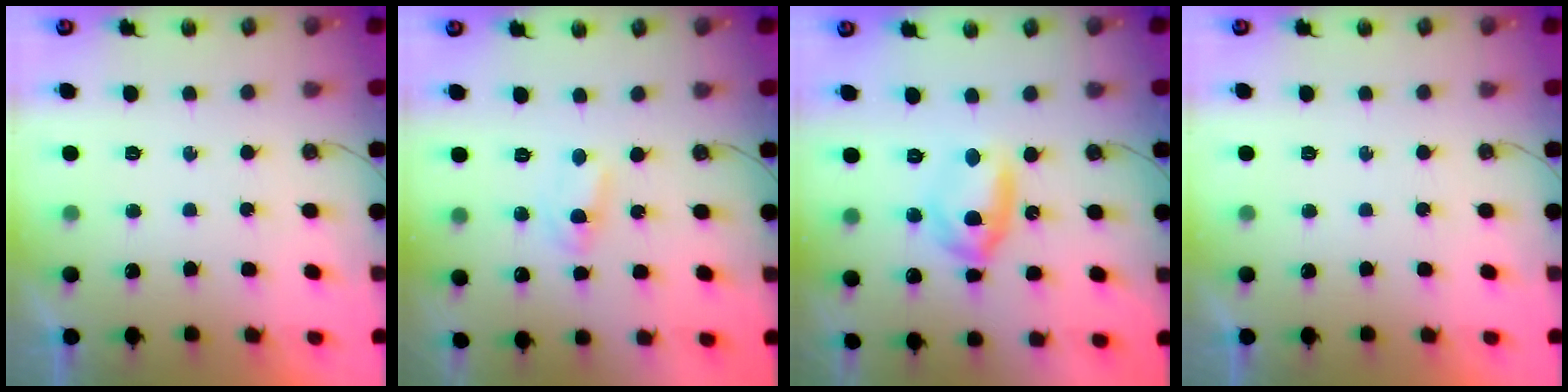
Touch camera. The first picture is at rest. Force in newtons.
{"total": 2.0, "press": 2.0, "slide": 0.3}
{"total": 9.6, "press": 9.5, "slide": 0.7}
{"total": 0.0}